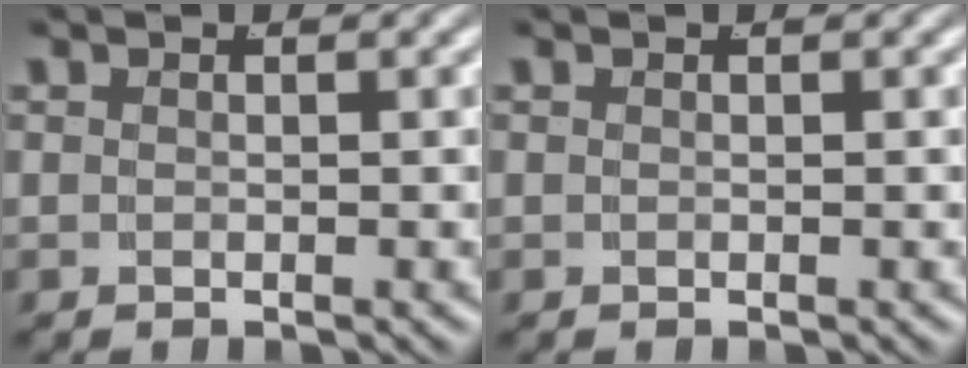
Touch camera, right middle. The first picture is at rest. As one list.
[{"total": 0.0}]